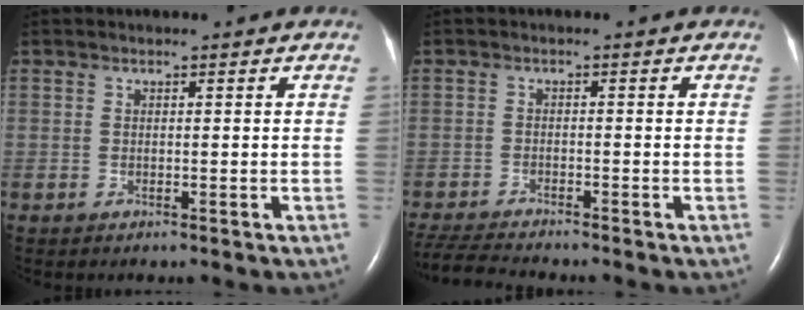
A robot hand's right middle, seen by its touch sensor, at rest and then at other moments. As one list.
[{"total": 6.0, "force": [-5.8, -0.2, 1.6], "torque": [-0.033, -0.021, -0.101]}]